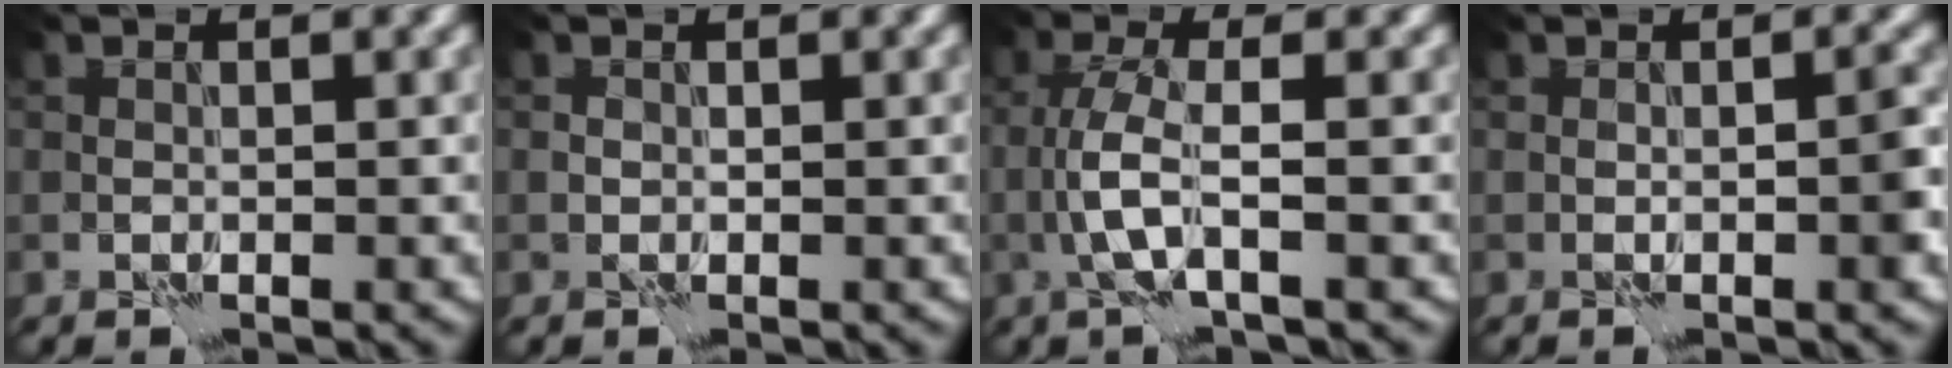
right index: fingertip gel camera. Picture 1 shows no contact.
{"total": 0.0}
{"total": 3.4, "force": [-0.6, 0.8, 3.3], "torque": [-0.074, 0.004, -0.018]}
{"total": 1.6, "force": [-0.2, 0.3, 1.5], "torque": [-0.026, 0.002, -0.004]}